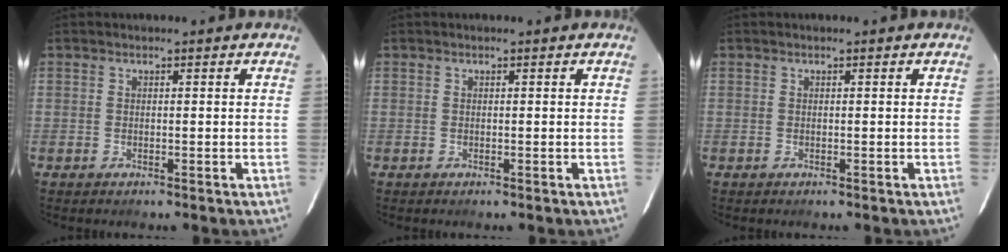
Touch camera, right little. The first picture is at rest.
{"total": 0.0}
{"total": 0.0}